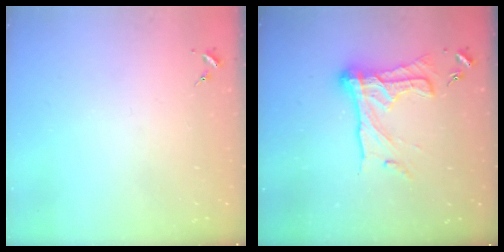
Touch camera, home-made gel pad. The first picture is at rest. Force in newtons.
{"total": 18.1, "press": 18.0, "slide": 1.3}